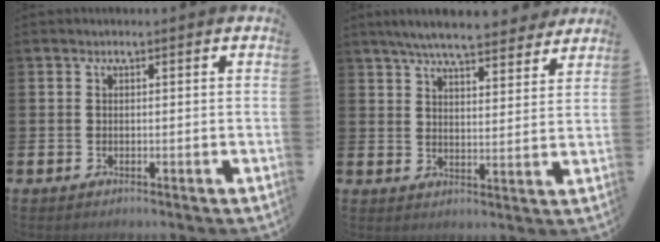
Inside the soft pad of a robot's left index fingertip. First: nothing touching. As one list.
[{"total": 7.1, "force": [6.7, 0.9, 2.2], "torque": [-0.055, -0.036, 0.117]}]